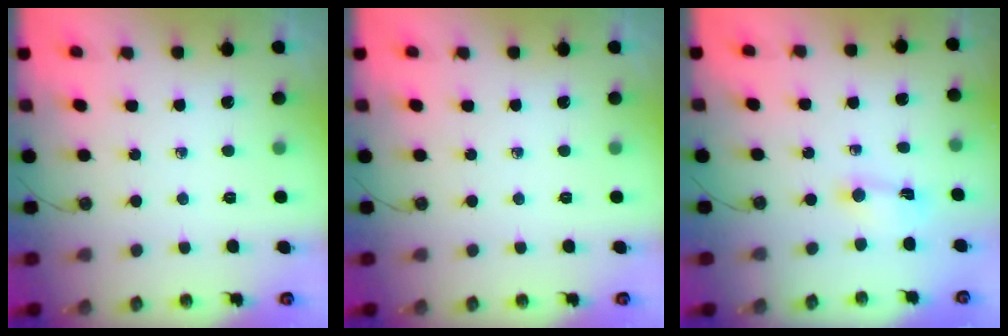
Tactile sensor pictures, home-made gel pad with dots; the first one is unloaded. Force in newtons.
{"total": 0.0}
{"total": 1.5, "press": 1.5, "slide": 0.2}